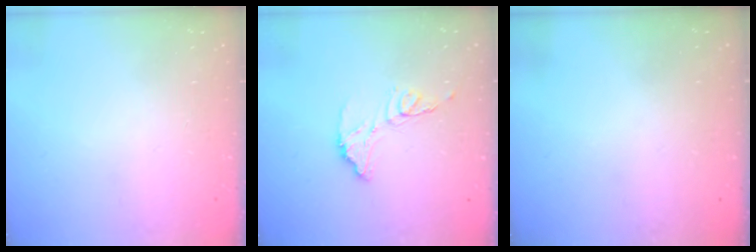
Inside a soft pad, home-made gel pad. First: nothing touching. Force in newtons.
{"total": 11.3, "press": 11.2, "slide": 0.9}
{"total": 3.0, "press": 3.0, "slide": 0.1}